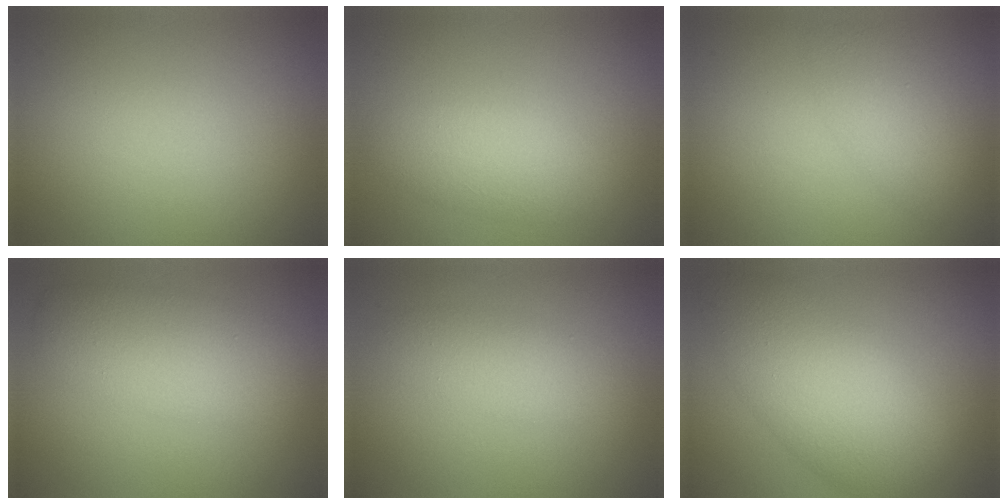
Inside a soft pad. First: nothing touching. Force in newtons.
{"total": 3.2, "press": 3.2, "slide": 0.2}
{"total": 2.7, "press": 2.7, "slide": 0.2}
{"total": 5.2, "press": 5.2, "slide": 0.2}
{"total": 2.8, "press": 2.8, "slide": 0.1}
{"total": 7.5, "press": 7.5, "slide": 0.1}